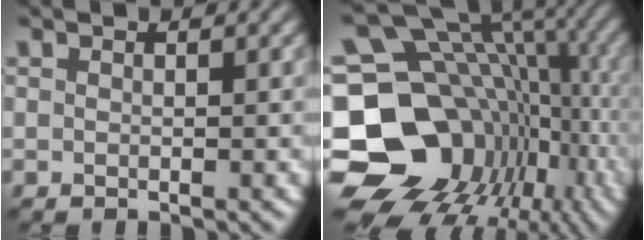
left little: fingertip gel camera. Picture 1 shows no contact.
{"total": 18.7, "force": [-3.8, 14.6, 10.9], "torque": [-0.211, -0.014, -0.039]}